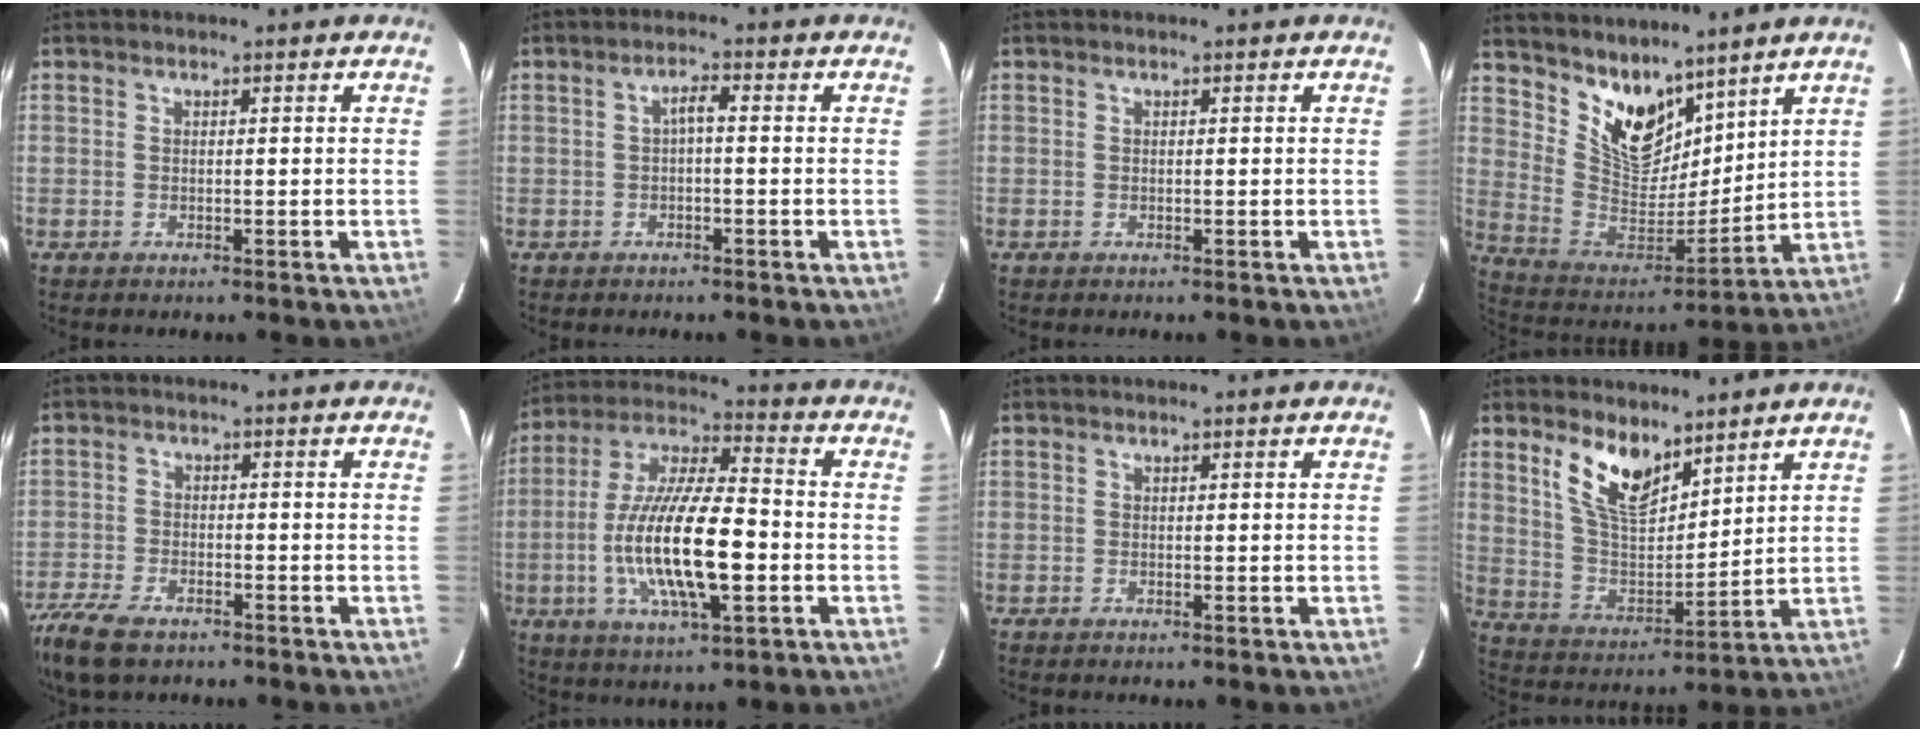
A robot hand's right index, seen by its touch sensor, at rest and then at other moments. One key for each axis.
{"total": 1.9, "fx": -0.4, "fy": 0.5, "fz": 1.8, "tx": -0.036, "ty": 0.009, "tz": -0.006}
{"total": 0.0}
{"total": 14.2, "fx": 10.5, "fy": 7.4, "fz": 5.9, "tx": -0.121, "ty": -0.003, "tz": 0.211}
{"total": 11.2, "fx": -8.3, "fy": 4.8, "fz": 5.9, "tx": -0.158, "ty": -0.032, "tz": -0.156}
{"total": 18.5, "fx": -3.9, "fy": 5.2, "fz": 17.3, "tx": -0.340, "ty": -0.008, "tz": -0.073}
{"total": 0.0}
{"total": 11.3, "fx": 7.5, "fy": 4.9, "fz": 6.8, "tx": -0.132, "ty": 0.001, "tz": 0.151}